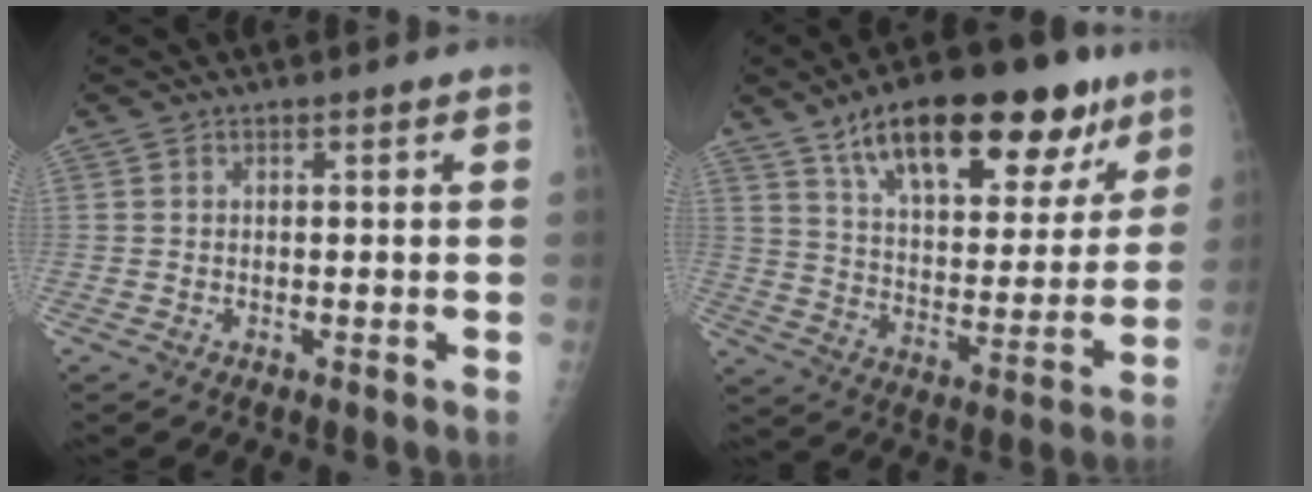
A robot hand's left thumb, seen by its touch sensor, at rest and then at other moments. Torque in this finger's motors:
{"motor_torque": [0.76, 0.49, 1.62, -1.15, 0.25]}